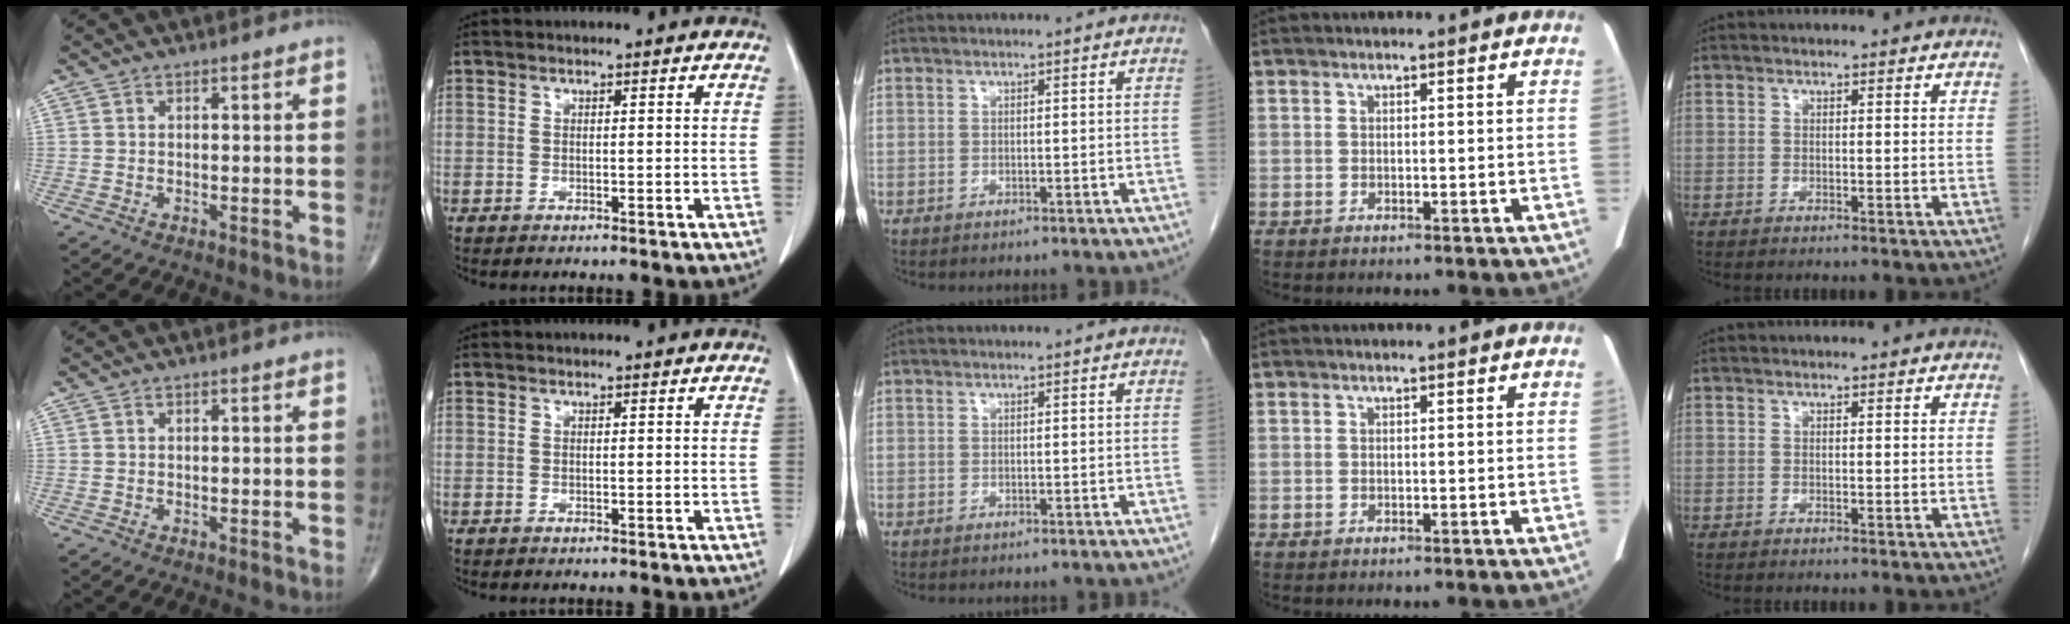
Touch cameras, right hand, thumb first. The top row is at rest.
{}